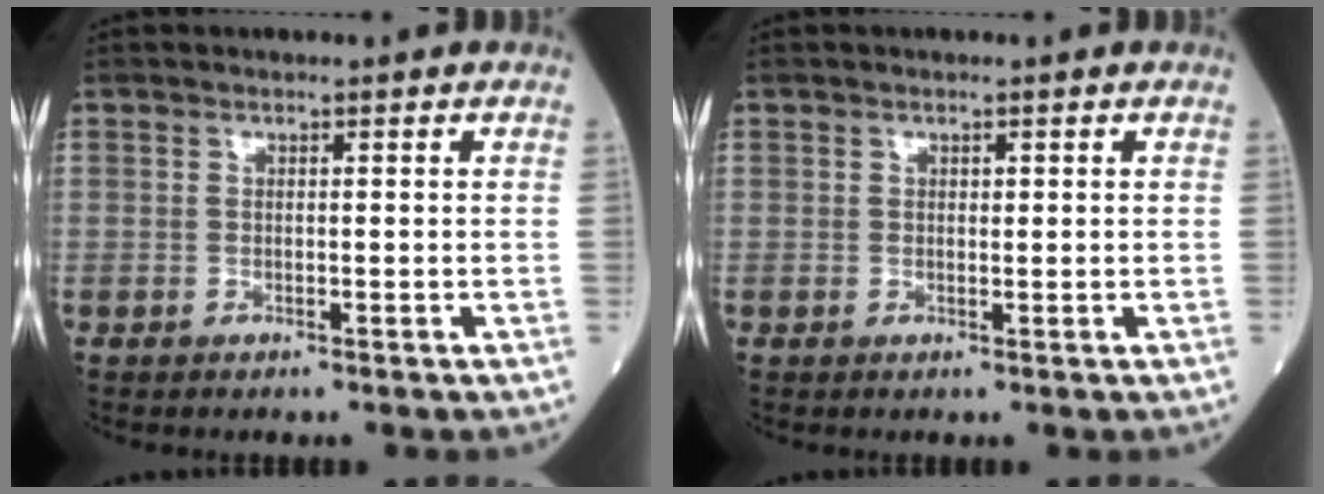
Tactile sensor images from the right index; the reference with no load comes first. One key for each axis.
{"total": 0.6, "fx": 0.2, "fy": 0.3, "fz": 0.4, "tx": -0.007, "ty": -0.001, "tz": 0.004}